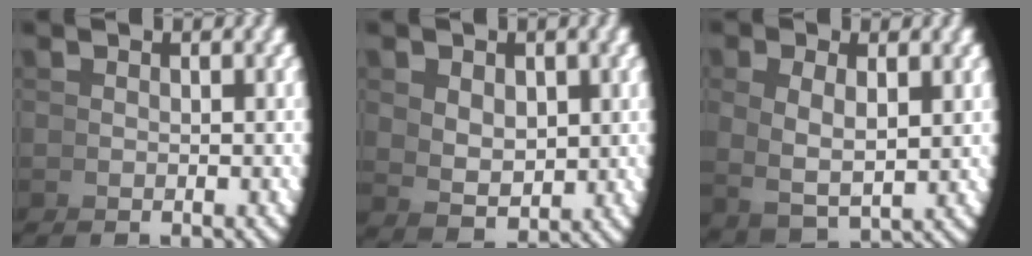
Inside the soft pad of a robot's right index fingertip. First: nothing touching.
{"total": 2.6, "force": [0.9, 1.4, 2.0], "torque": [-0.033, -0.011, 0.035]}
{"total": 3.9, "force": [1.1, 2.2, 3.0], "torque": [-0.063, -0.001, 0.030]}